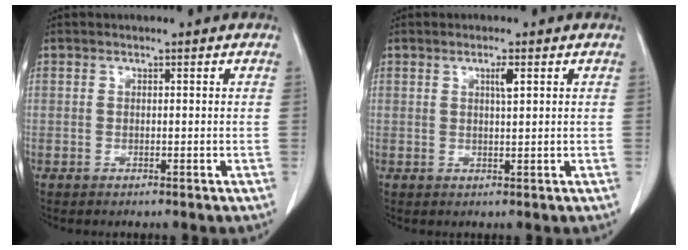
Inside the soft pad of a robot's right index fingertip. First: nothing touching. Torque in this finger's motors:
{"motor_torque": [0.08, 0.01, 0.04, 0.02]}